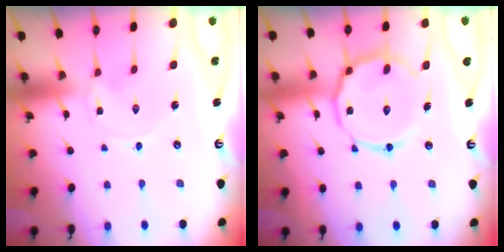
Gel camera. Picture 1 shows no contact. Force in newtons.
{"total": 14.2, "press": 14.2, "slide": 0.7}